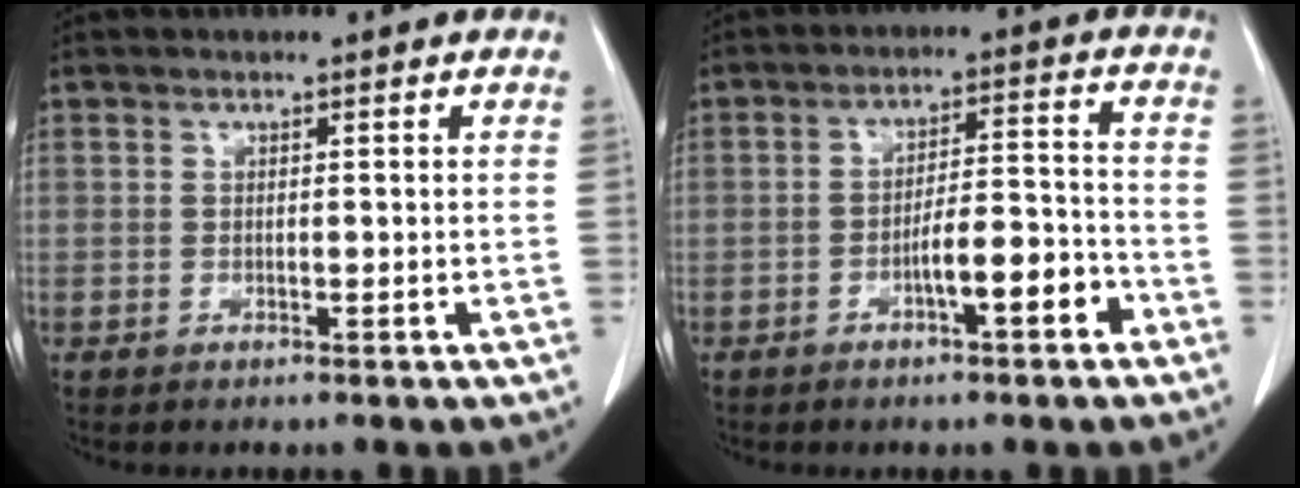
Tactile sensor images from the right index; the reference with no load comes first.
{"total": 6.9, "force": [-3.6, 1.2, 5.8], "torque": [-0.091, 0.019, -0.053]}